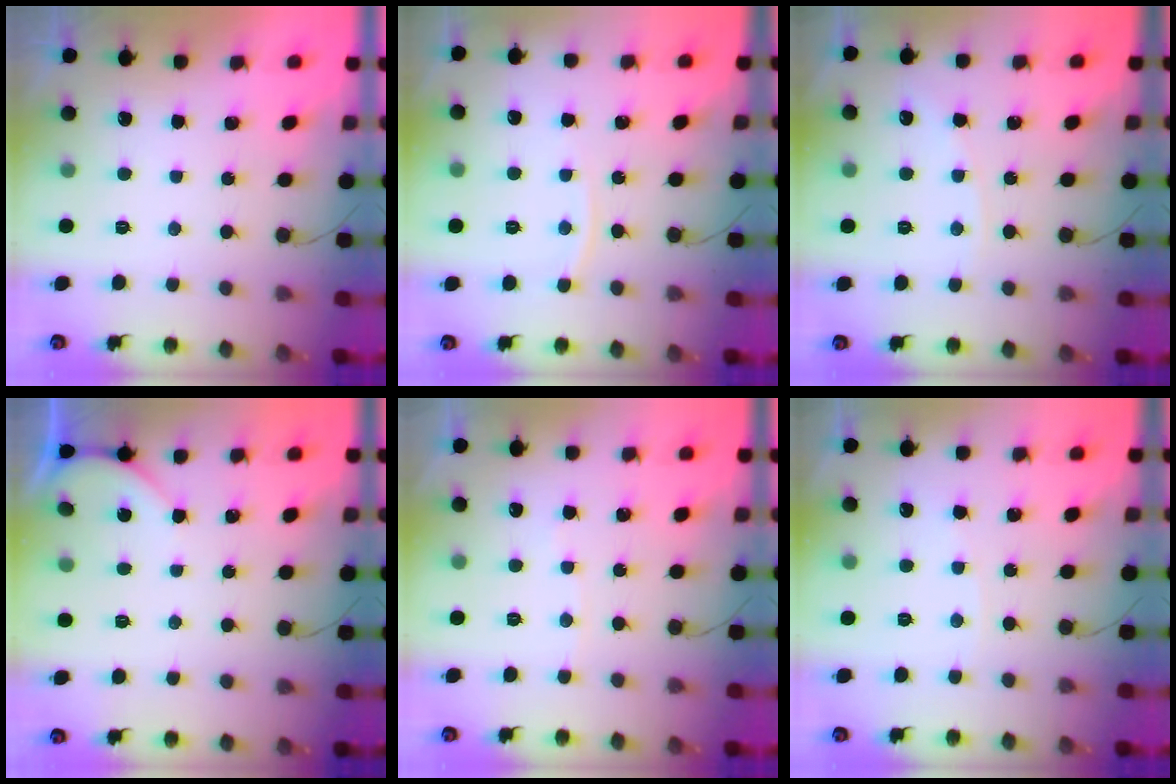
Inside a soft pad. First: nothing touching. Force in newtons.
{"total": 4.4, "press": 4.3, "slide": 0.5}
{"total": 3.4, "press": 3.4, "slide": 0.6}
{"total": 1.3, "press": 1.3, "slide": 0.3}
{"total": 2.0, "press": 2.0, "slide": 0.3}
{"total": 1.5, "press": 1.4, "slide": 0.3}